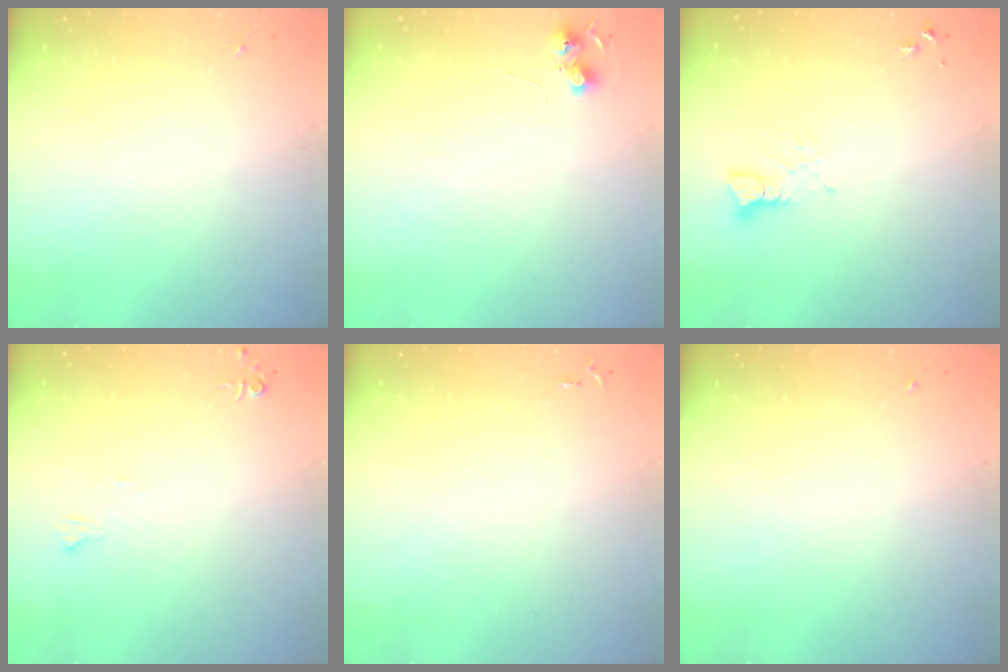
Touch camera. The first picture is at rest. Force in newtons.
{"total": 5.6, "press": 5.6, "slide": 0.8}
{"total": 3.2, "press": 3.2, "slide": 0.2}
{"total": 4.6, "press": 4.6, "slide": 0.7}
{"total": 2.5, "press": 2.5, "slide": 0.3}
{"total": 0.0}